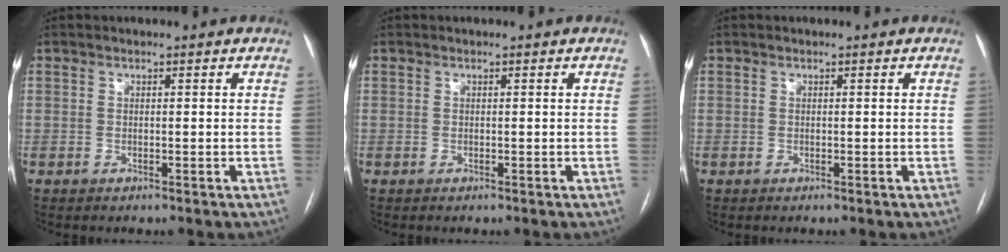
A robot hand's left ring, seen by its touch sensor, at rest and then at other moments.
{"total": 0.0}
{"total": 0.0}